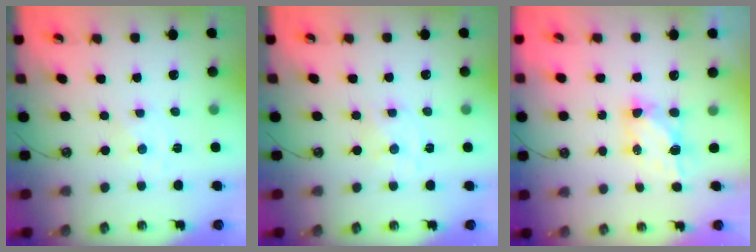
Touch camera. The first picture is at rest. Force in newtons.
{"total": 1.4, "press": 1.4, "slide": 0.2}
{"total": 6.4, "press": 6.4, "slide": 0.4}